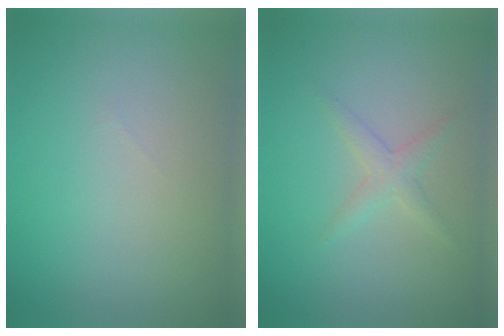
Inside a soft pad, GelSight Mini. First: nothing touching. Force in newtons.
{"total": 1.6, "press": 1.6, "slide": 0.1}